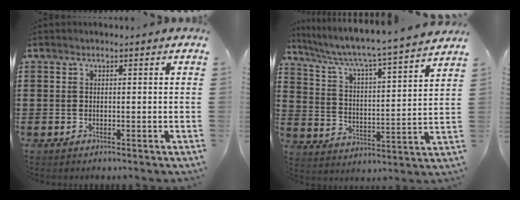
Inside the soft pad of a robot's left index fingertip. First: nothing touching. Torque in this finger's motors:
{"motor_torque": [2.14, 0.00, 0.62, 0.21]}